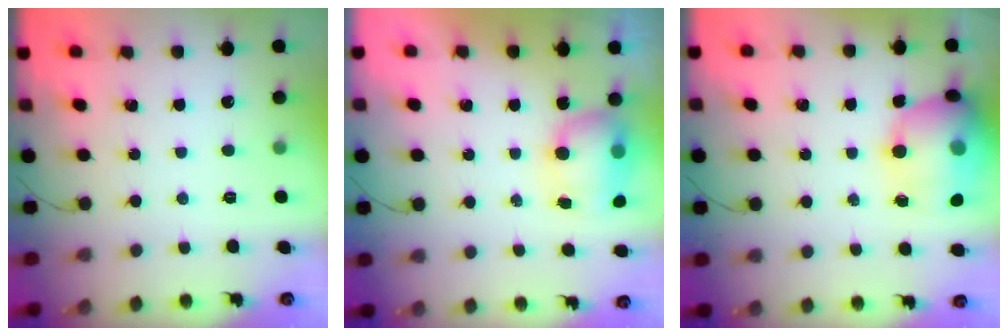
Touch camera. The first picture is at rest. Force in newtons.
{"total": 11.8, "press": 9.4, "slide": 7.2}
{"total": 16.6, "press": 16.5, "slide": 1.7}